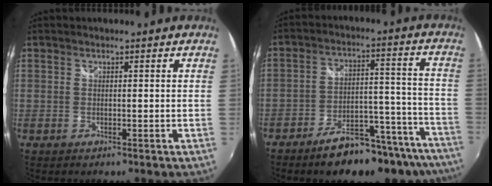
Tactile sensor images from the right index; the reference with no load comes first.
{"total": 19.6, "force": [-15.9, 6.3, 9.5], "torque": [-0.128, 0.025, -0.198]}